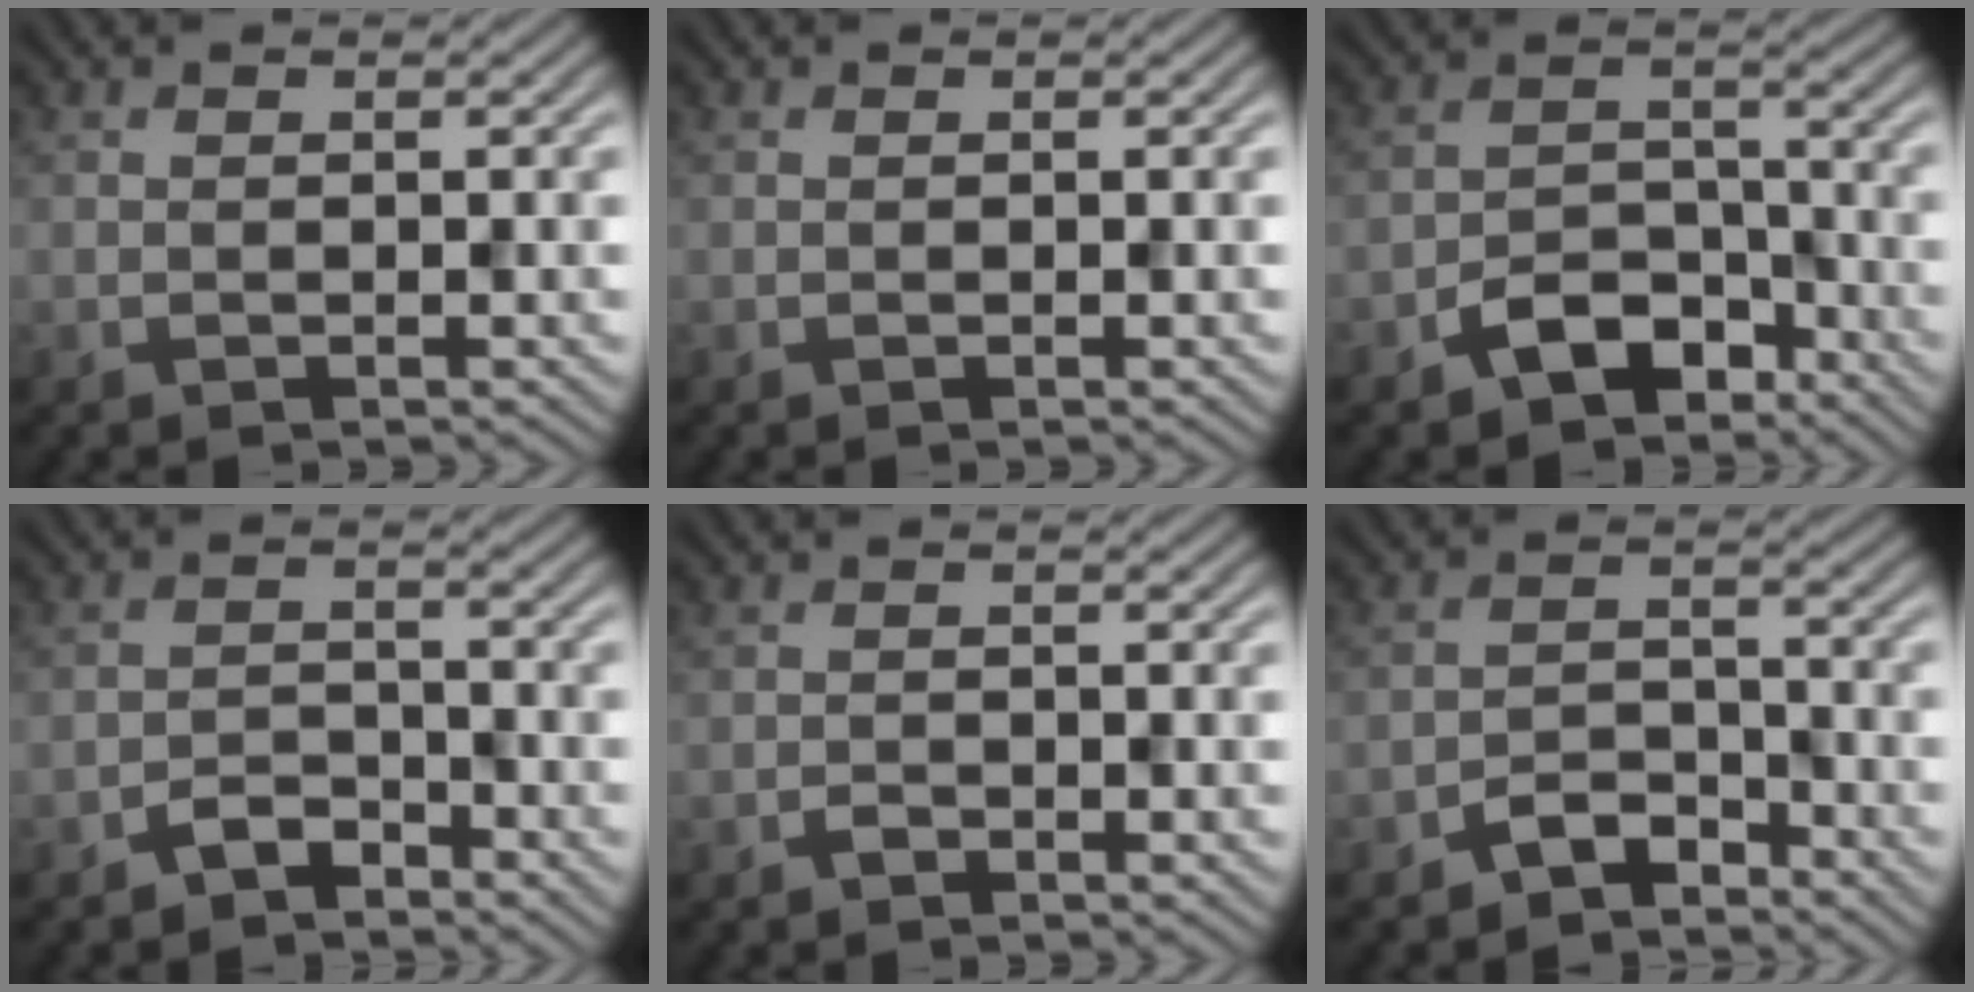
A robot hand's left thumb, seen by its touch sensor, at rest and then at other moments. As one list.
[{"total": 0.0}, {"total": 6.4, "force": [-4.4, 3.5, 3.1], "torque": [-0.052, 0.004, -0.092]}, {"total": 2.8, "force": [-2.3, 1.2, 1.0], "torque": [-0.012, 0.007, -0.051]}, {"total": 0.9, "force": [-0.7, 0.4, 0.3], "torque": [-0.003, 0.000, -0.014]}, {"total": 3.8, "force": [-3.2, 1.5, 1.3], "torque": [-0.022, 0.007, -0.068]}]